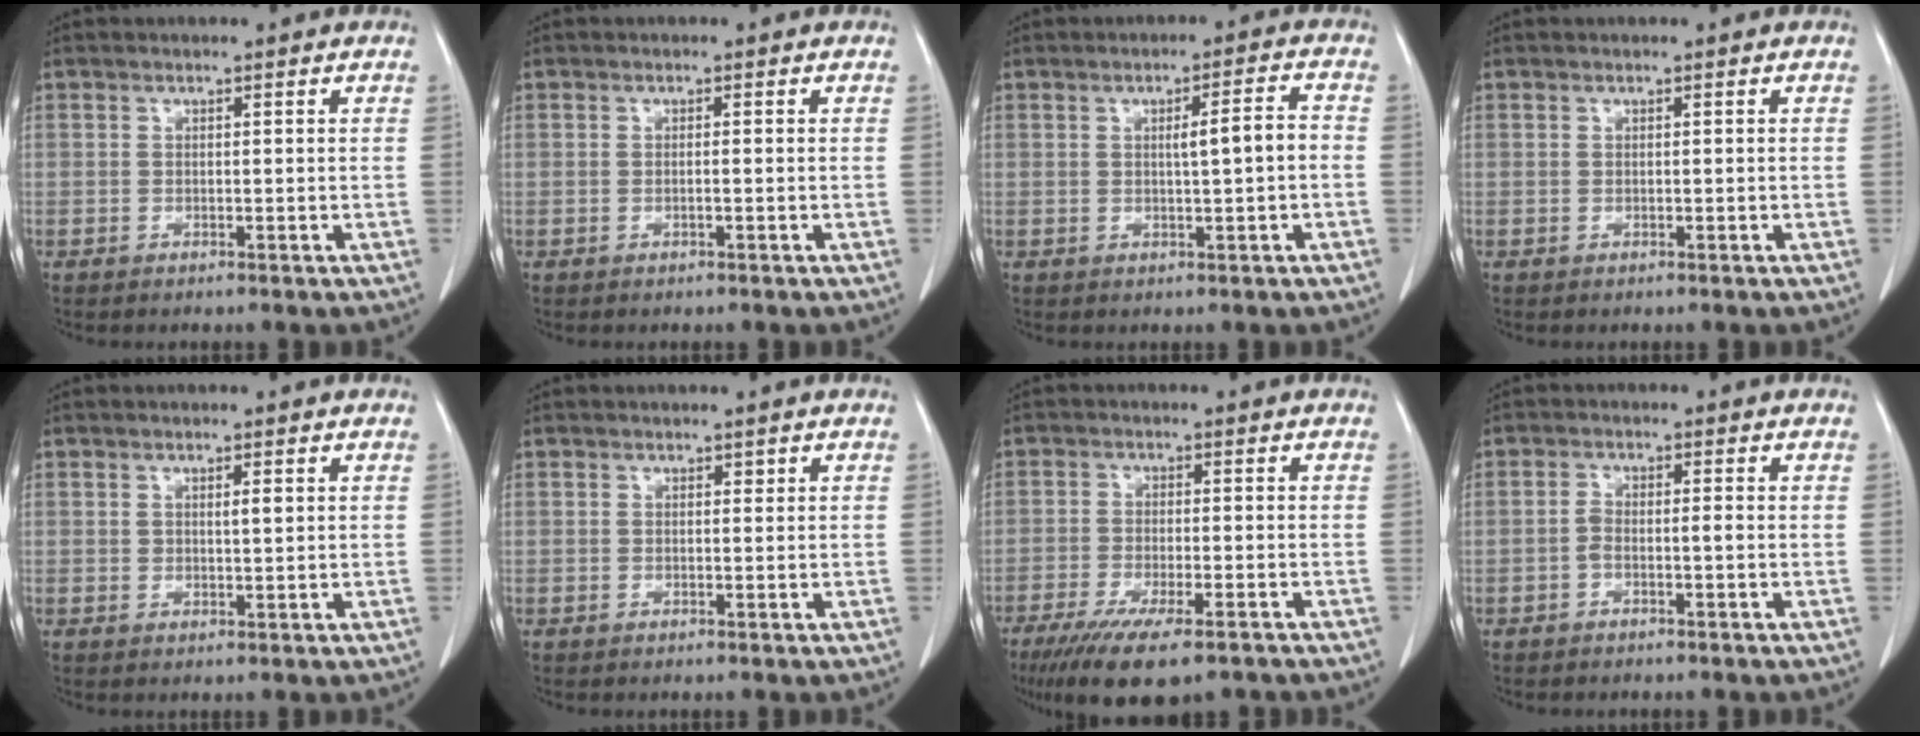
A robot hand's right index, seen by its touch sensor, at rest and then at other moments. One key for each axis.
{"total": 0.9, "fx": -0.2, "fy": 0.3, "fz": 0.8, "tx": -0.021, "ty": 0.003, "tz": -0.002}
{"total": 5.0, "fx": -0.1, "fy": 0.9, "fz": 4.9, "tx": -0.082, "ty": 0.015, "tz": 0.004}
{"total": 0.0}
{"total": 2.3, "fx": 0.6, "fy": 0.9, "fz": 2.0, "tx": -0.038, "ty": 0.003, "tz": 0.013}
{"total": 0.8, "fx": 0.3, "fy": 0.6, "fz": 0.5, "tx": -0.015, "ty": 0.009, "tz": 0.007}
{"total": 13.0, "fx": -9.0, "fy": 3.3, "fz": 8.7, "tx": -0.151, "ty": -0.027, "tz": -0.143}
{"total": 2.7, "fx": -0.8, "fy": 1.0, "fz": 2.3, "tx": -0.048, "ty": 0.018, "tz": -0.011}